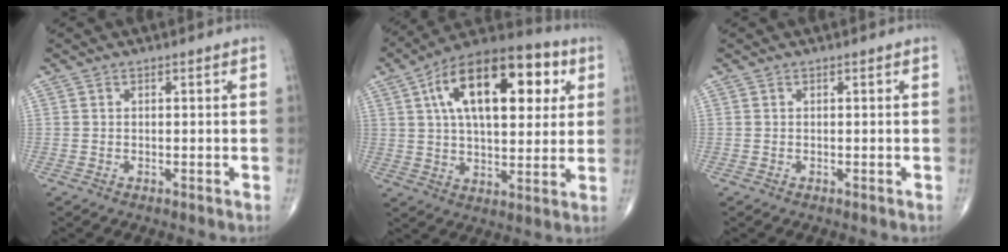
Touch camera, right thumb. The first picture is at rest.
{"total": 23.3, "force": [7.3, 11.4, 19.0], "torque": [-0.281, 0.011, 0.109]}
{"total": 0.0}